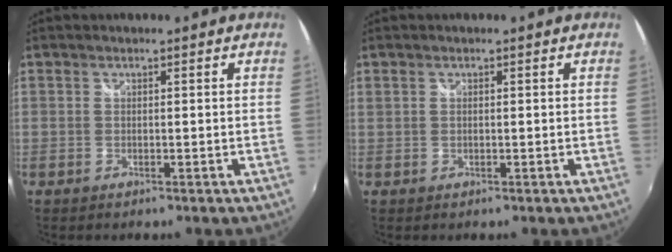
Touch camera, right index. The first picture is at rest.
{"total": 1.0, "force": [0.3, 0.5, 0.8], "torque": [-0.016, 0.001, 0.006]}